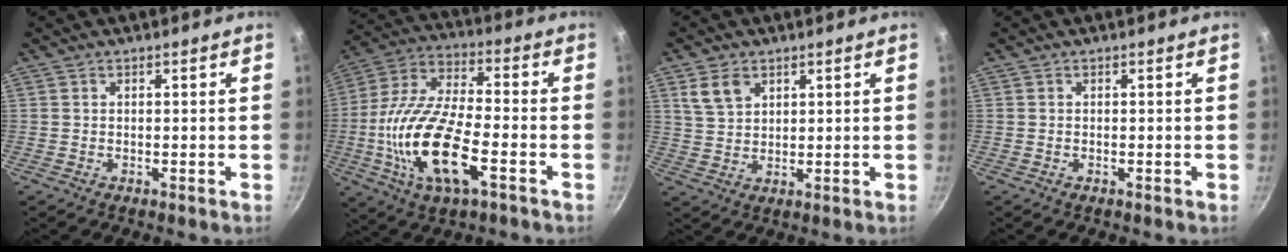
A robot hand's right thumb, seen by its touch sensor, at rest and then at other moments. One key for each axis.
{"total": 19.4, "fx": -5.6, "fy": 7.8, "fz": 16.9, "tx": -0.330, "ty": 0.023, "tz": -0.117}
{"total": 5.5, "fx": 2.8, "fy": 3.7, "fz": 3.0, "tx": -0.042, "ty": -0.006, "tz": 0.058}
{"total": 0.0}